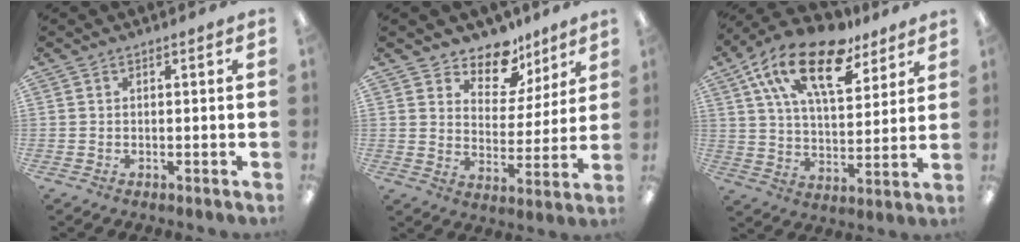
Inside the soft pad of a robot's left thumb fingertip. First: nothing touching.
{"total": 10.8, "force": [8.8, 5.5, 2.9], "torque": [-0.051, -0.064, 0.162]}
{"total": 19.6, "force": [12.1, 9.0, 12.5], "torque": [-0.218, -0.050, 0.209]}